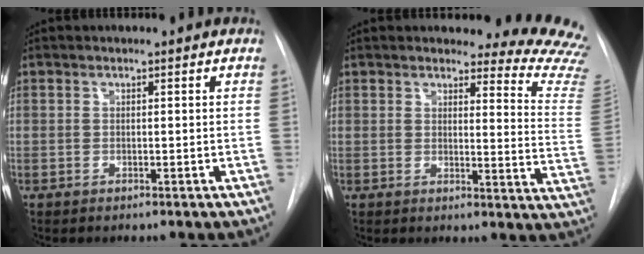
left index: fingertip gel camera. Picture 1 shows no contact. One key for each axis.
{"total": 14.9, "fx": 14.6, "fy": 1.6, "fz": 2.8, "tx": 0.002, "ty": -0.144, "tz": 0.122}